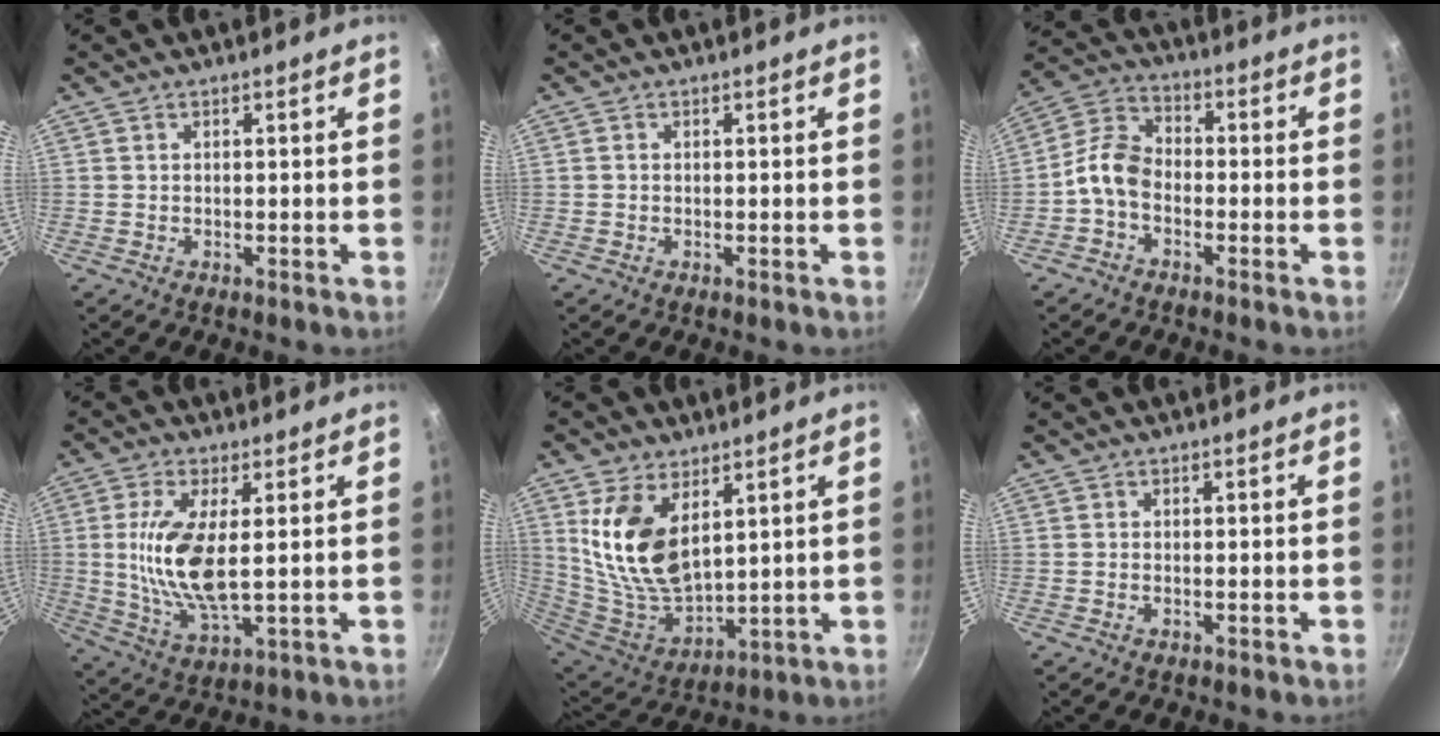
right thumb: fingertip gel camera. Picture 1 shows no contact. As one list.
[{"total": 0.0}, {"total": 7.6, "force": [-2.5, 5.2, 4.9], "torque": [-0.092, 0.039, -0.068]}, {"total": 12.2, "force": [1.4, 4.7, 11.2], "torque": [-0.228, -0.013, 0.031]}, {"total": 15.6, "force": [5.6, 8.8, 11.7], "torque": [-0.216, -0.051, 0.124]}, {"total": 0.6, "force": [-0.2, 0.3, 0.4], "torque": [-0.008, 0.002, -0.003]}]